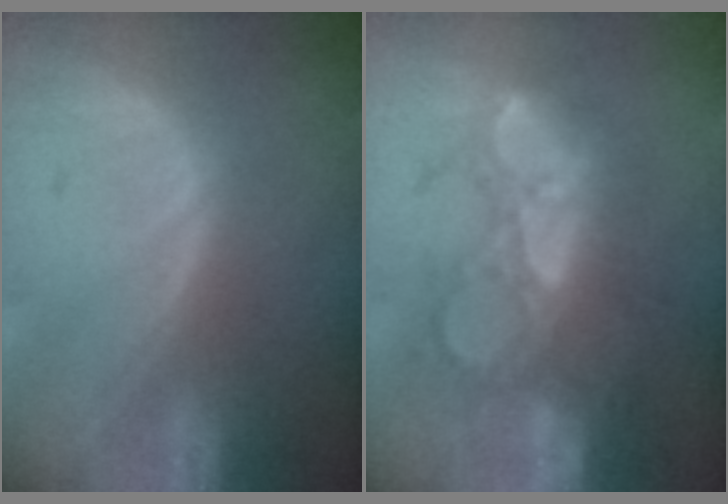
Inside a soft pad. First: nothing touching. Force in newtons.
{"total": 10.5, "press": 9.3, "slide": 4.8}